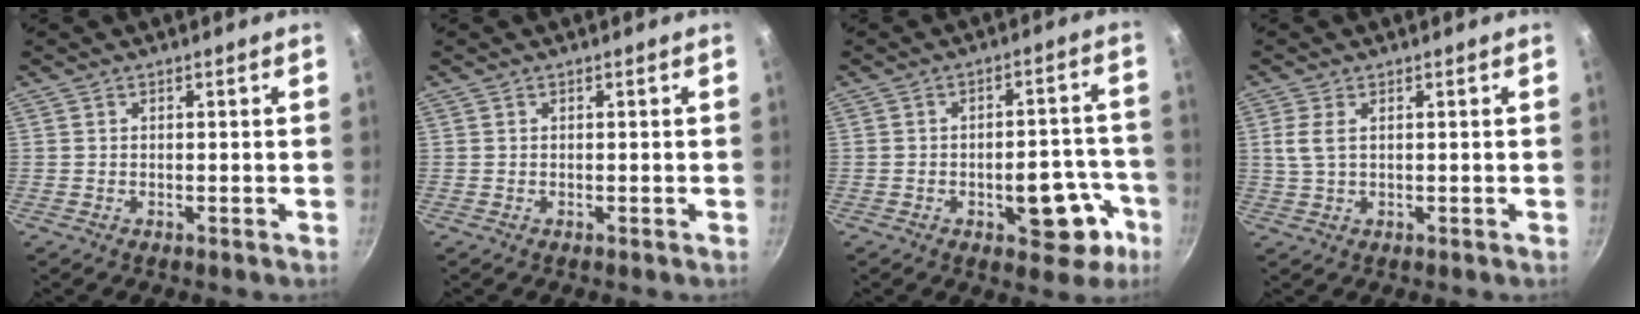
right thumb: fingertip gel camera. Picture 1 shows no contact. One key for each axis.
{"total": 0.0}
{"total": 13.7, "fx": -4.9, "fy": 7.0, "fz": 10.6, "tx": -0.083, "ty": 0.042, "tz": -0.060}
{"total": 3.3, "fx": 0.8, "fy": 1.6, "fz": 2.8, "tx": -0.062, "ty": 0.002, "tz": 0.018}